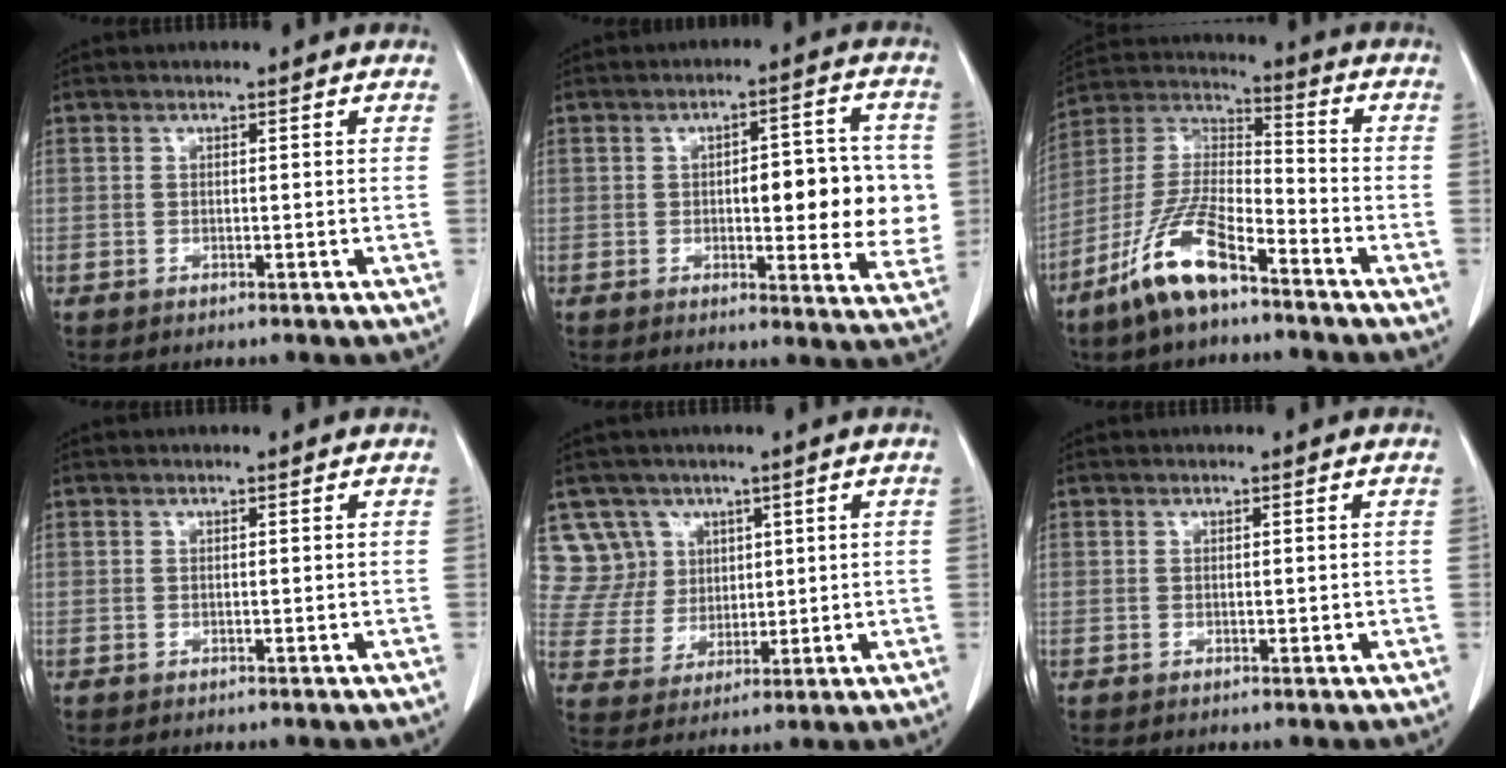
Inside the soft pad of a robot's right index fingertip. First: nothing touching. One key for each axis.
{"total": 12.1, "fx": 0.0, "fy": 3.9, "fz": 11.5, "tx": -0.133, "ty": 0.012, "tz": 0.005}
{"total": 12.5, "fx": -8.3, "fy": 2.9, "fz": 8.8, "tx": -0.189, "ty": -0.004, "tz": -0.163}
{"total": 0.0}
{"total": 7.9, "fx": 4.3, "fy": 6.6, "fz": -0.4, "tx": 0.007, "ty": 0.017, "tz": 0.095}
{"total": 0.5, "fx": 0.0, "fy": 0.1, "fz": 0.5, "tx": -0.011, "ty": -0.002, "tz": 0.002}